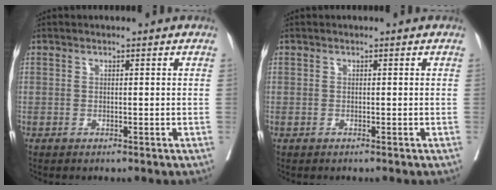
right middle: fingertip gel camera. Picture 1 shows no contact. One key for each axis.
{"total": 0.0}